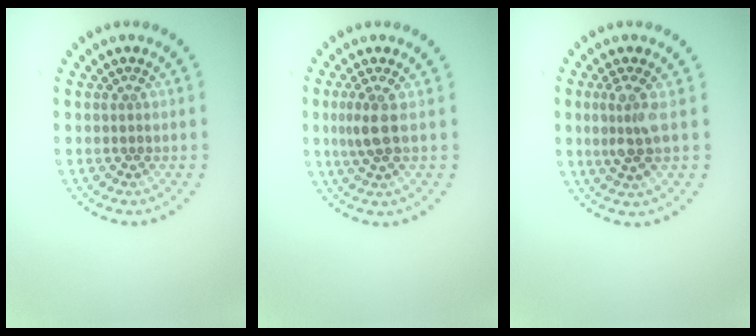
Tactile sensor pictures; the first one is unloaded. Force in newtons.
{"total": 2.1, "press": 1.7, "slide": 1.2}
{"total": 2.5, "press": 2.2, "slide": 1.3}